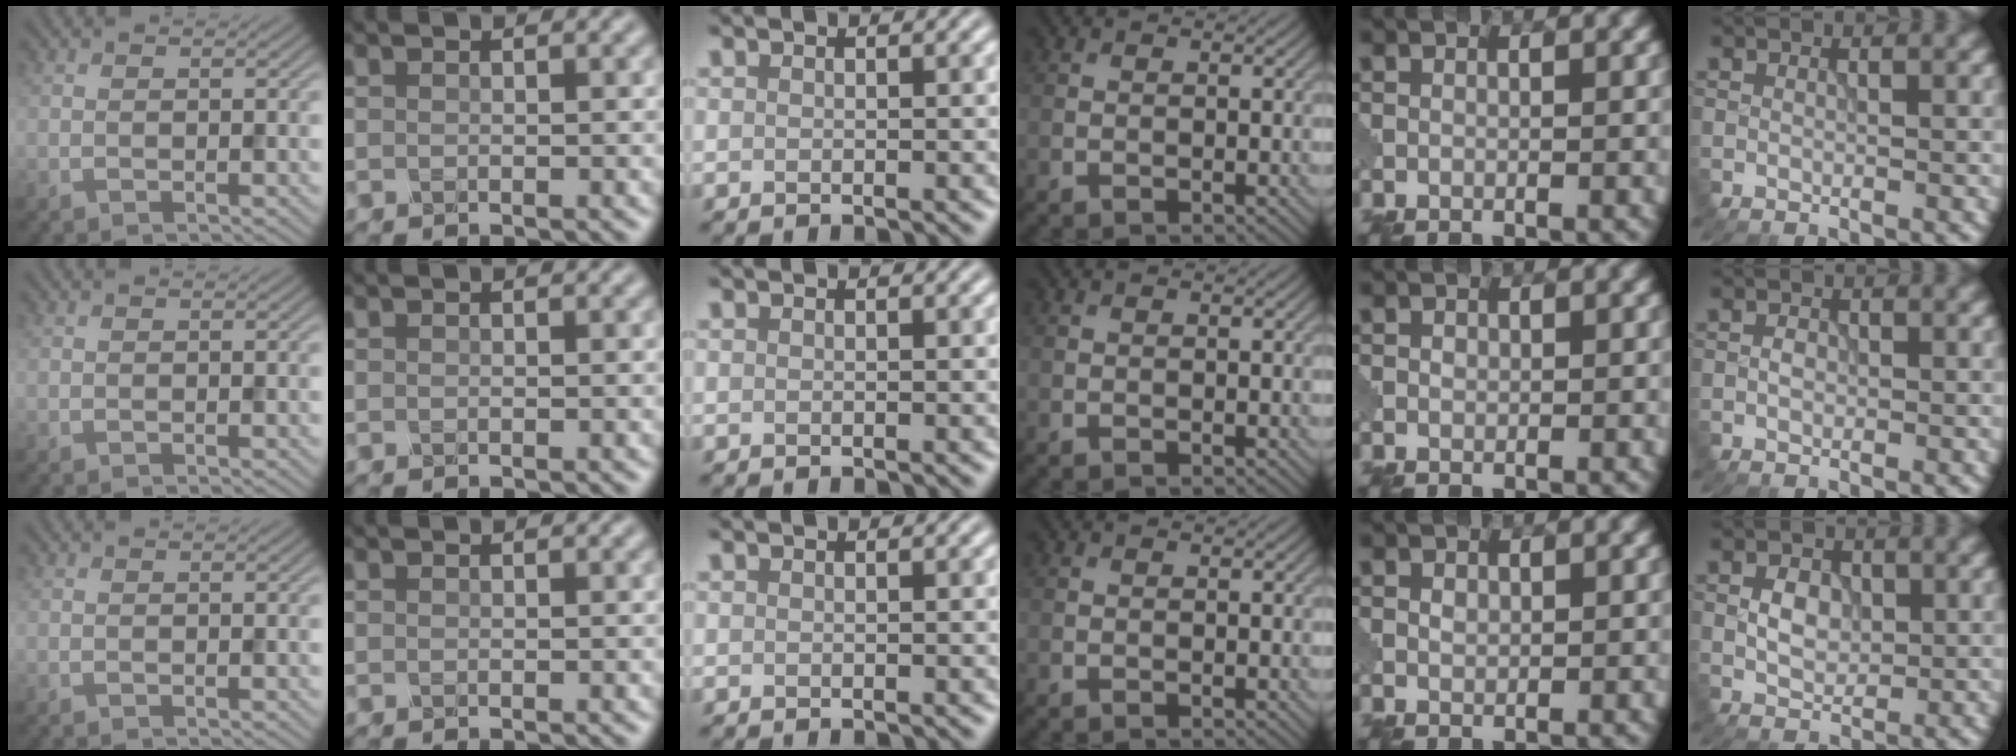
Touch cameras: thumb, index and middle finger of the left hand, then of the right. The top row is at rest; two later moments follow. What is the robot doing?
{"motion": "close", "object": "eyeshadow palette"}